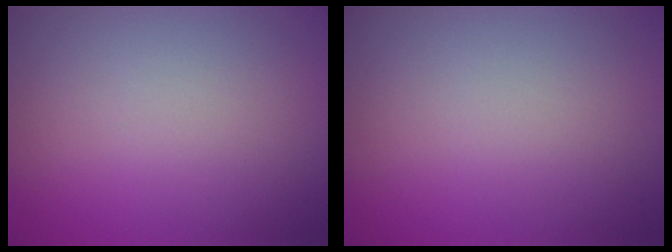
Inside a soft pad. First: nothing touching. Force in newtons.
{"total": 0.0}